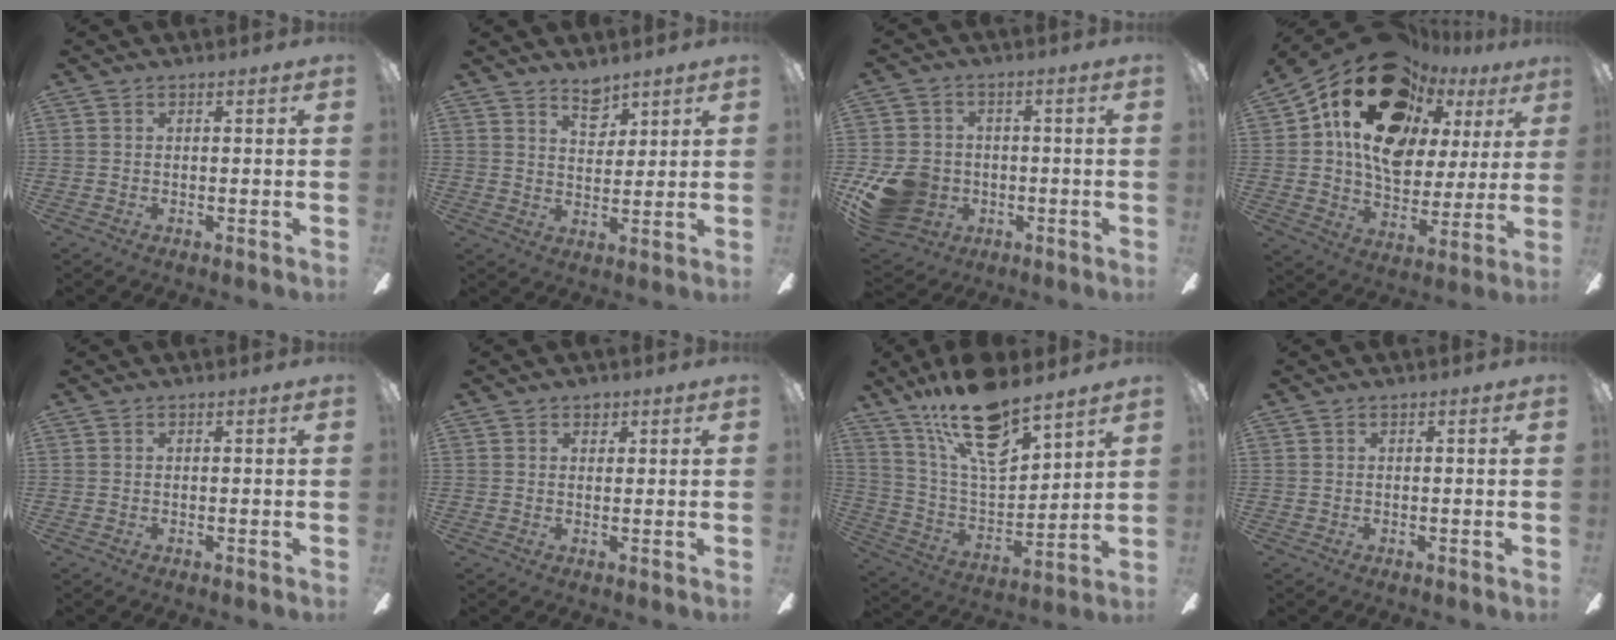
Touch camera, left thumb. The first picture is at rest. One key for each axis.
{"total": 4.6, "fx": 3.8, "fy": 2.2, "fz": 1.6, "tx": -0.015, "ty": -0.021, "tz": 0.065}
{"total": 13.3, "fx": -3.8, "fy": 10.9, "fz": 6.6, "tx": -0.138, "ty": 0.024, "tz": -0.062}
{"total": 21.2, "fx": 12.1, "fy": 13.3, "fz": 11.2, "tx": -0.193, "ty": -0.064, "tz": 0.217}
{"total": 0.0}
{"total": 1.7, "fx": 1.1, "fy": 1.1, "fz": 0.6, "tx": 0.003, "ty": -0.002, "tz": 0.016}
{"total": 20.1, "fx": 14.4, "fy": 7.1, "fz": 12.1, "tx": -0.234, "ty": -0.085, "tz": 0.250}
{"total": 0.0}